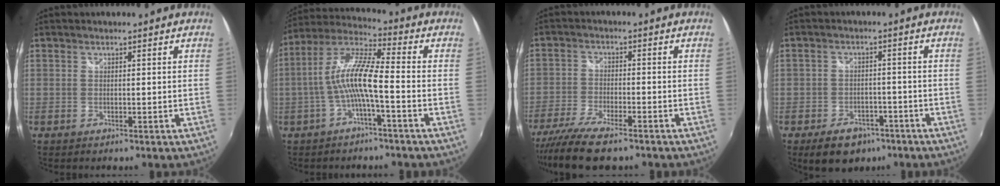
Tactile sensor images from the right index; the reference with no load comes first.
{"total": 11.6, "force": [-2.2, 1.4, 11.3], "torque": [-0.224, 0.012, -0.042]}
{"total": 10.1, "force": [-7.9, 2.5, 5.8], "torque": [-0.141, -0.033, -0.149]}
{"total": 8.2, "force": [-5.3, 5.4, 3.2], "torque": [-0.076, 0.010, -0.065]}